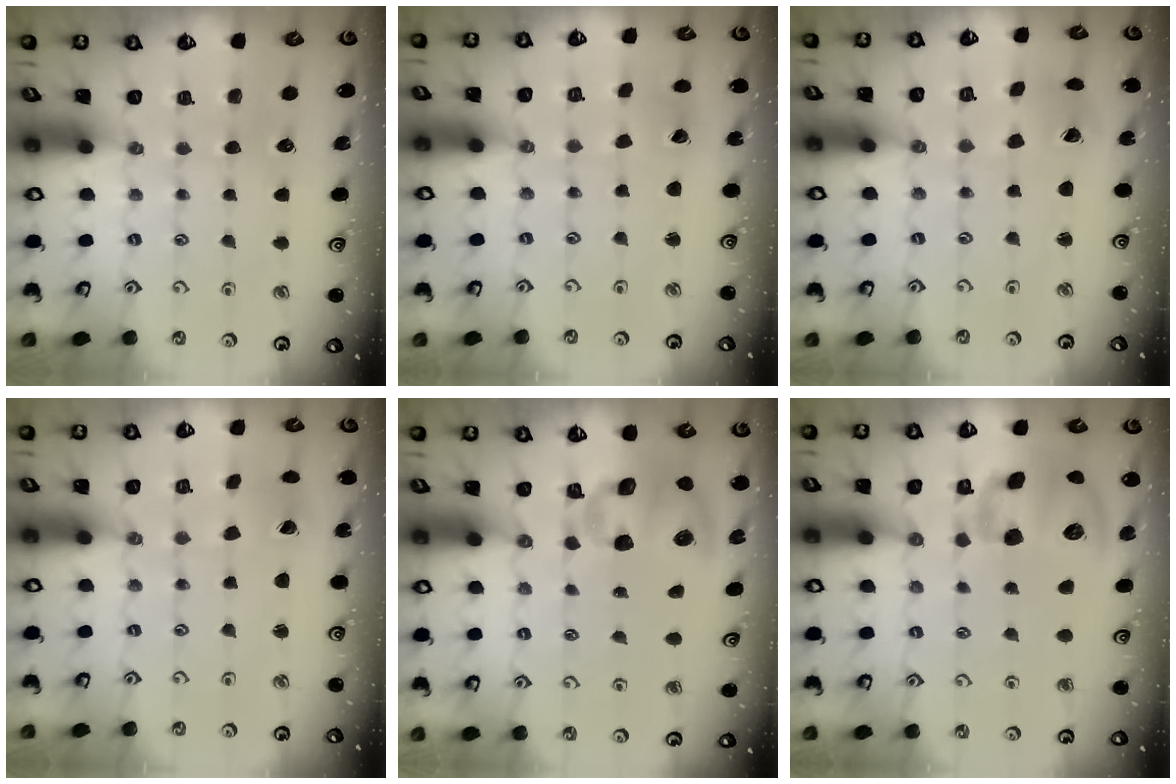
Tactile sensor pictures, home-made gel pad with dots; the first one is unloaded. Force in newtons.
{"total": 0.8, "press": 0.8, "slide": 0.0}
{"total": 1.2, "press": 1.2, "slide": 0.2}
{"total": 1.3, "press": 1.3, "slide": 0.1}
{"total": 12.0, "press": 11.9, "slide": 1.9}
{"total": 17.5, "press": 17.3, "slide": 2.6}